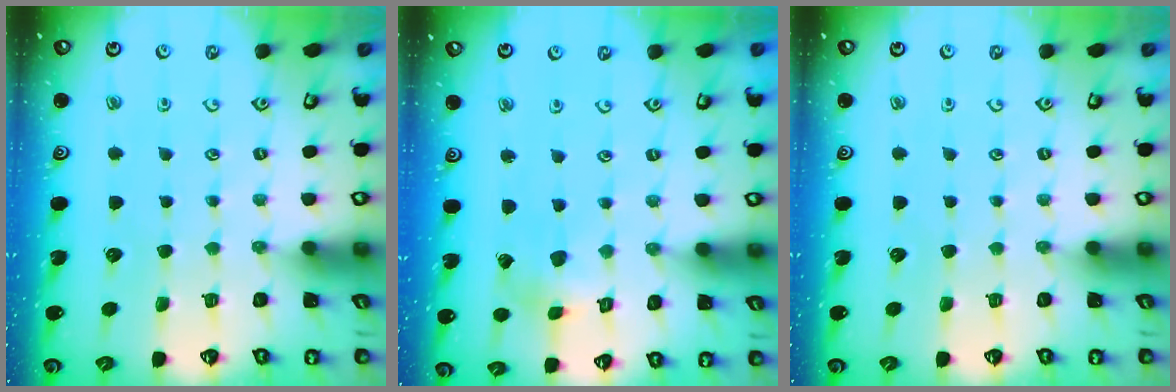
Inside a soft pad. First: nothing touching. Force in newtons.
{"total": 2.7, "press": 2.7, "slide": 0.2}
{"total": 0.0}